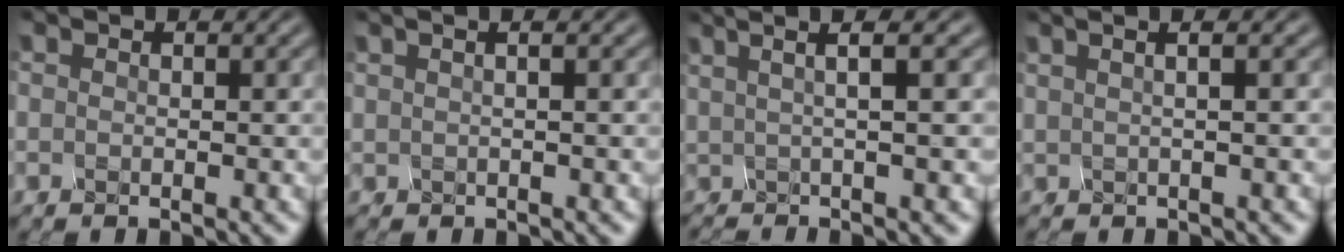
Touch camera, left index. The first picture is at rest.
{"total": 1.4, "force": [0.9, 0.4, 1.0], "torque": [0.000, 0.016, -0.003]}
{"total": 4.0, "force": [1.0, -0.3, 3.8], "torque": [-0.065, 0.012, 0.032]}
{"total": 3.0, "force": [1.5, 0.8, 2.4], "torque": [-0.025, 0.028, 0.002]}